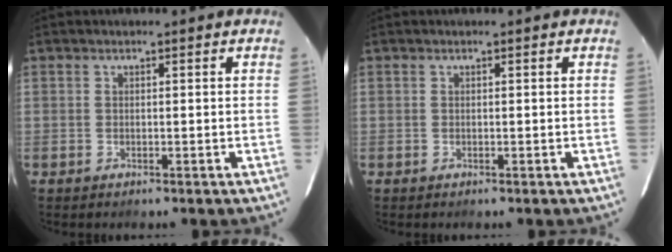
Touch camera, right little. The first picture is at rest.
{"total": 0.0}